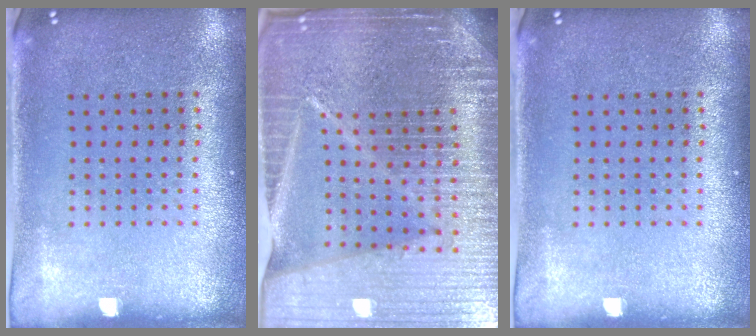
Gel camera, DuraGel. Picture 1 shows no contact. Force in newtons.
{"total": 7.2, "press": 6.2, "slide": 3.8}
{"total": 0.0}